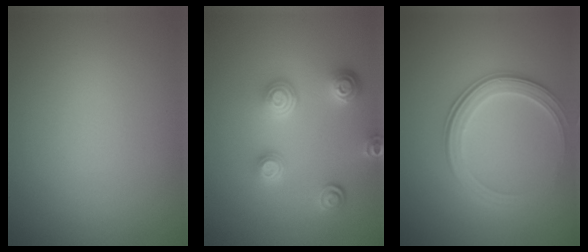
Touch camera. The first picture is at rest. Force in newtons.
{"total": 3.9, "press": 3.3, "slide": 2.2}
{"total": 2.8, "press": 2.2, "slide": 1.8}